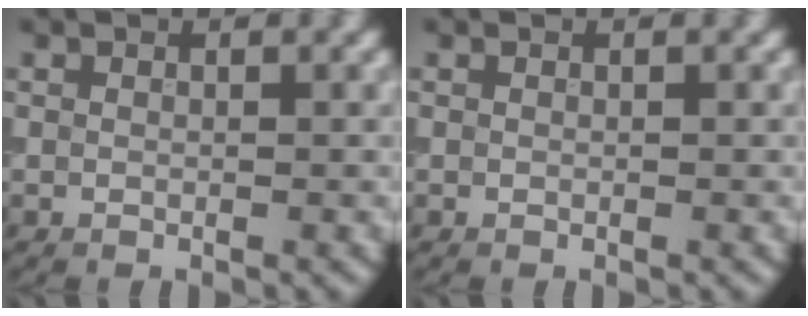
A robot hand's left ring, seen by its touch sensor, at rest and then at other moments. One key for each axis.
{"total": 0.0}